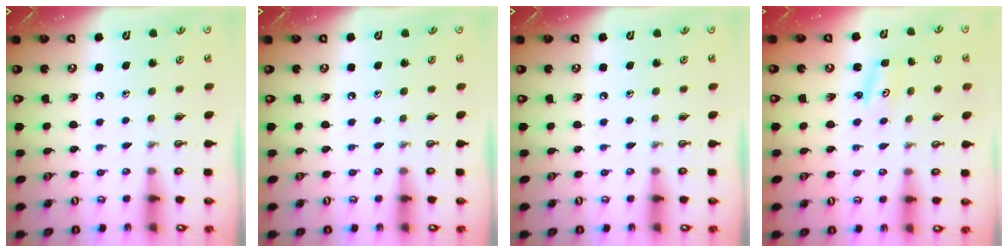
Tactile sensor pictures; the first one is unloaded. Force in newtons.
{"total": 0.0}
{"total": 0.0}
{"total": 2.9, "press": 2.9, "slide": 0.3}